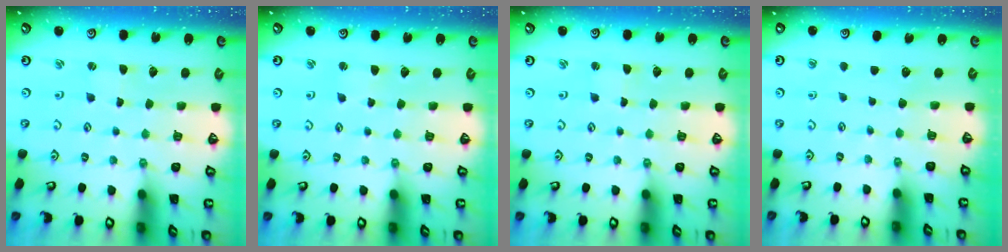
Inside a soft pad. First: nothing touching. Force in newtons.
{"total": 1.2, "press": 1.1, "slide": 0.1}
{"total": 0.6, "press": 0.6, "slide": 0.0}
{"total": 0.0}